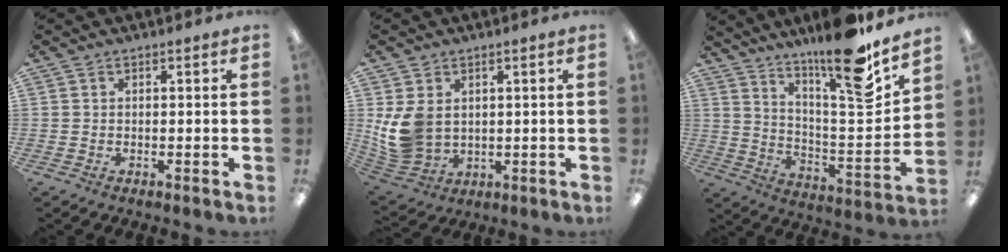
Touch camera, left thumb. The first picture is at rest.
{"total": 10.8, "force": [1.4, 8.4, 6.7], "torque": [-0.163, 0.005, 0.028]}
{"total": 18.7, "force": [15.0, 2.4, 11.0], "torque": [-0.178, -0.114, 0.242]}